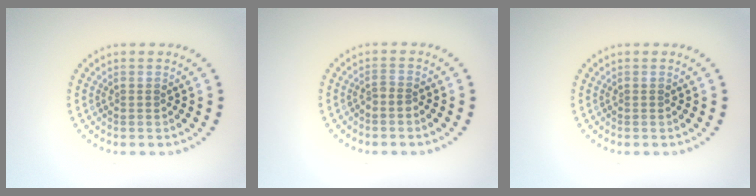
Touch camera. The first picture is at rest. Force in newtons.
{"total": 0.8, "press": 0.5, "slide": 0.6}
{"total": 0.0}